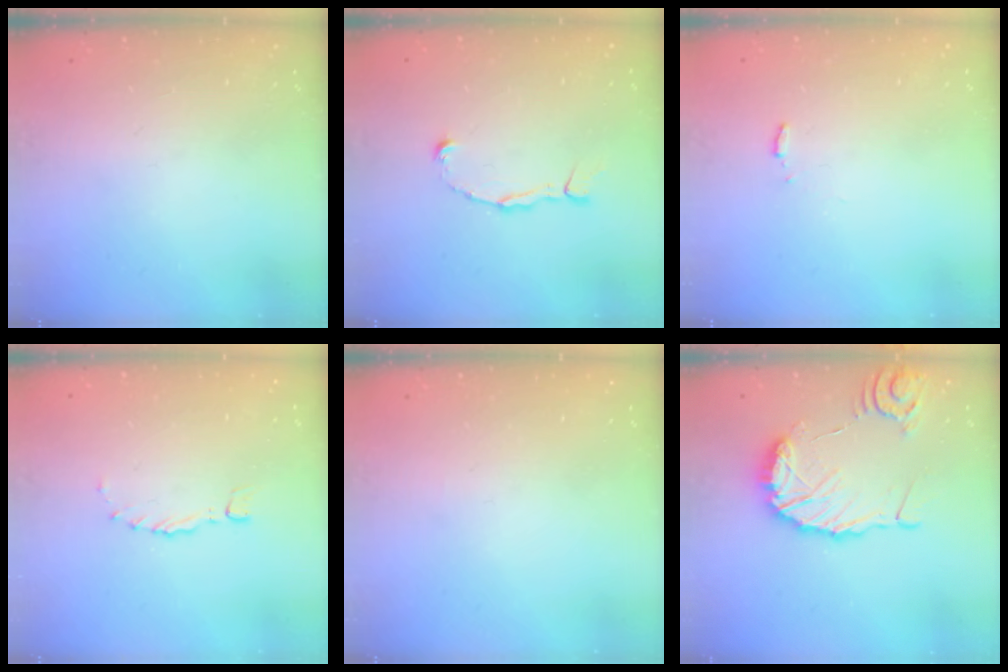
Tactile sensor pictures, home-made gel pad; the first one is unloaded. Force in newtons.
{"total": 2.5, "press": 2.5, "slide": 0.2}
{"total": 4.0, "press": 4.0, "slide": 0.2}
{"total": 0.0}
{"total": 0.0}
{"total": 12.8, "press": 12.7, "slide": 1.7}